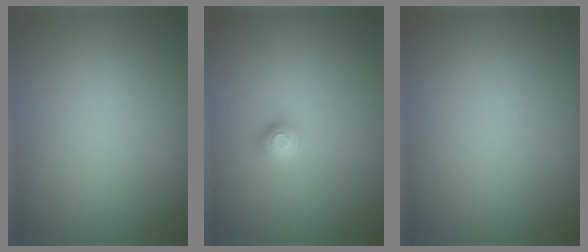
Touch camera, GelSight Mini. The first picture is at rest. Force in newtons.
{"total": 1.2, "press": 1.2, "slide": 0.2}
{"total": 0.0}